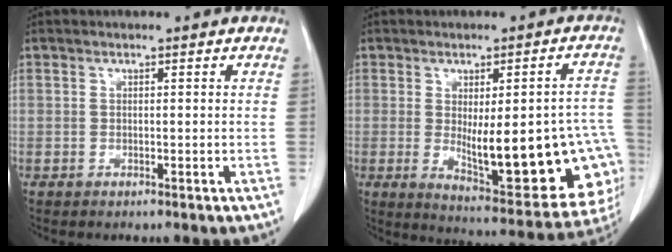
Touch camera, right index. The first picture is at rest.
{"total": 22.3, "force": [-3.6, 6.9, 20.9], "torque": [-0.186, 0.007, -0.019]}